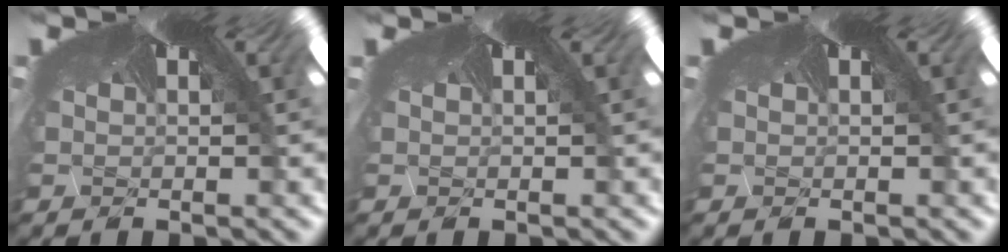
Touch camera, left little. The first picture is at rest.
{"total": 0.0}
{"total": 0.0}